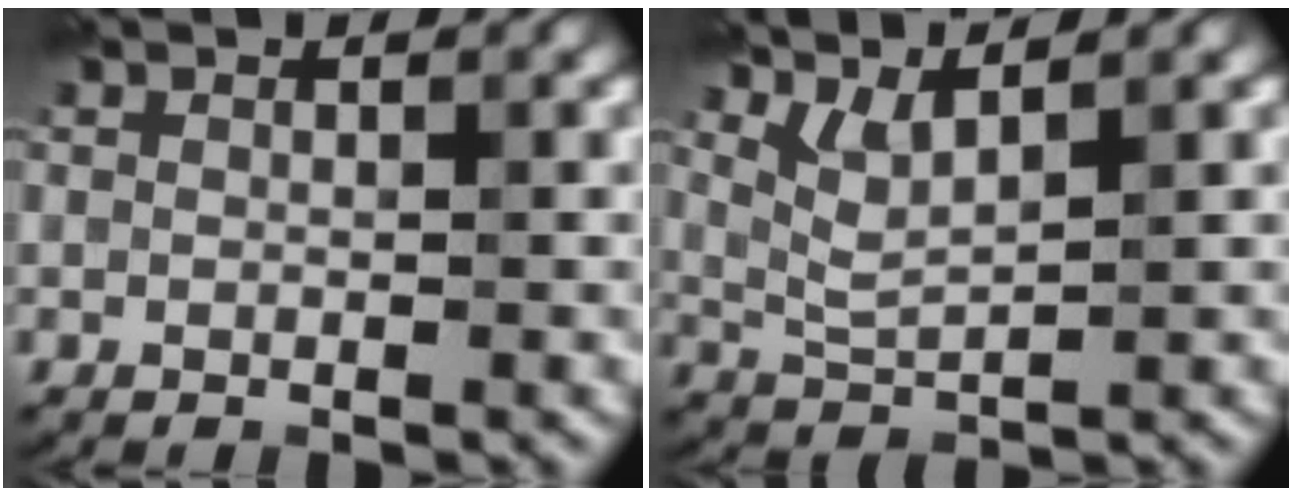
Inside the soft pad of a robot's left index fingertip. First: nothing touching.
{"total": 2.6, "force": [2.1, 0.4, 1.6], "torque": [-0.038, 0.002, 0.049]}